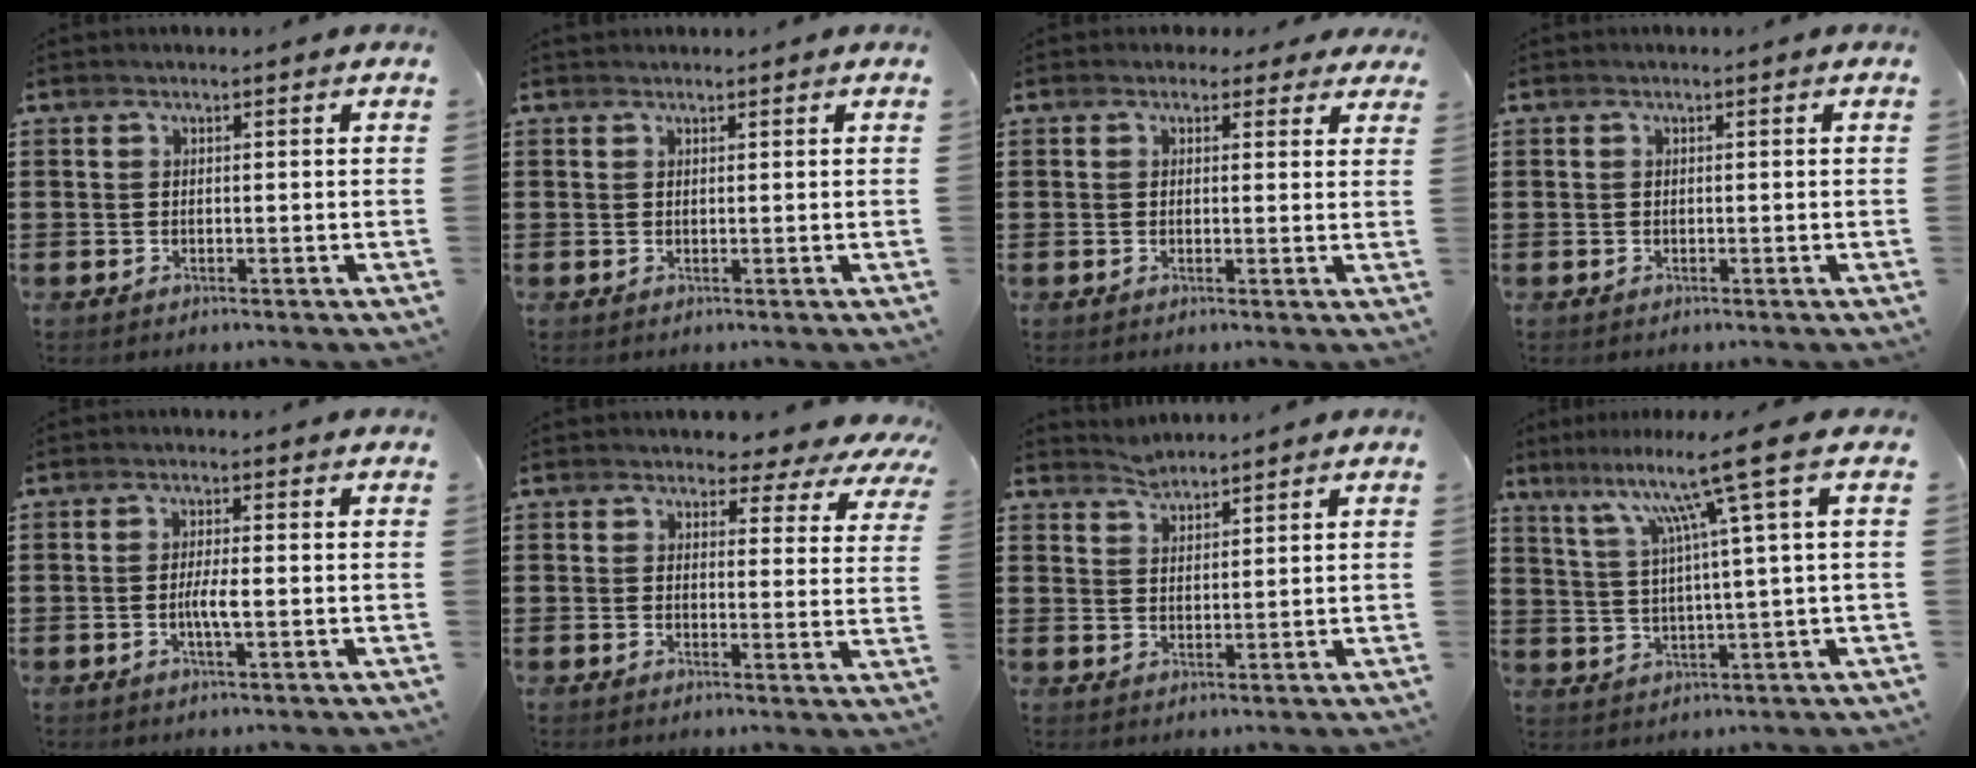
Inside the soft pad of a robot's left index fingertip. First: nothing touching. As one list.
[{"total": 0.8, "force": [0.7, 0.3, -0.1], "torque": [0.001, 0.002, 0.015]}, {"total": 1.9, "force": [1.3, 1.2, 0.6], "torque": [-0.011, 0.007, 0.022]}, {"total": 0.0}, {"total": 3.2, "force": [-0.7, 0.4, 3.1], "torque": [-0.061, -0.004, -0.015]}, {"total": 3.1, "force": [2.6, 1.3, 0.9], "torque": [-0.018, -0.019, 0.039]}, {"total": 2.4, "force": [2.4, 0.3, -0.2], "torque": [-0.003, -0.003, 0.047]}, {"total": 11.0, "force": [5.6, -1.1, 9.4], "torque": [-0.186, -0.016, 0.082]}]